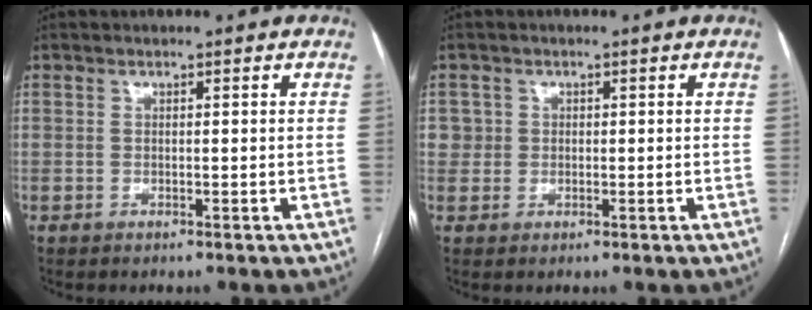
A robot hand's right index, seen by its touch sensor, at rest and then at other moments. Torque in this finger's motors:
{"motor_torque": [0.02, 0.05, 0.02, 0.00]}